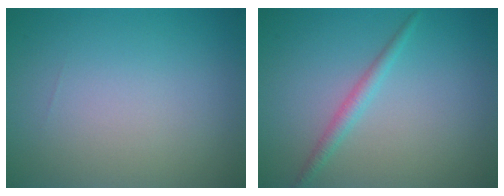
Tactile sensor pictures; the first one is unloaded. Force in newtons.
{"total": 1.6, "press": 1.6, "slide": 0.1}